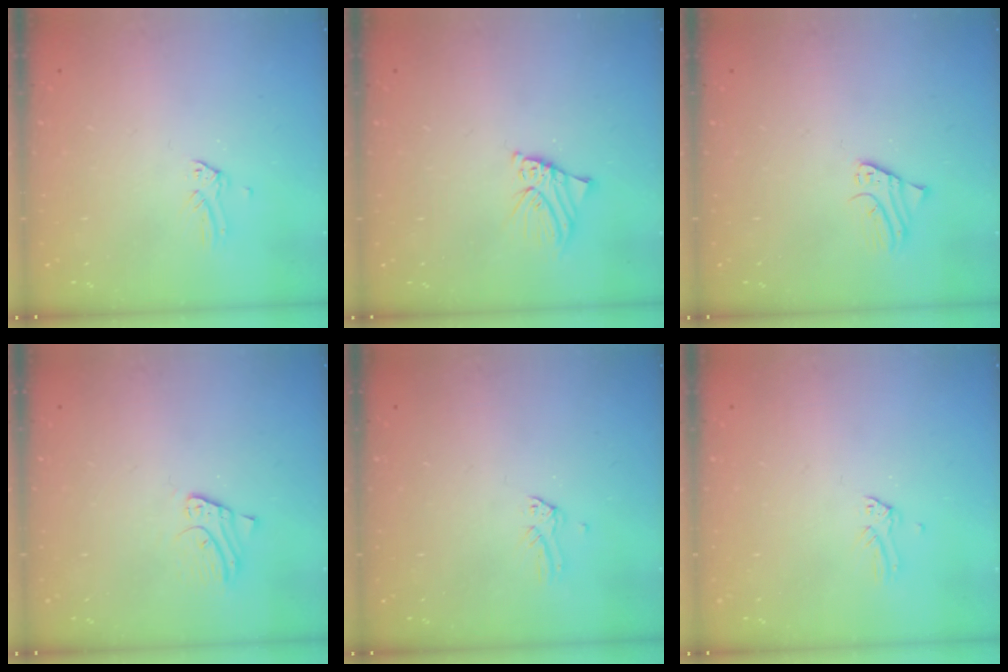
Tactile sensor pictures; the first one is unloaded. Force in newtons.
{"total": 3.3, "press": 3.3, "slide": 0.5}
{"total": 1.9, "press": 1.9, "slide": 0.1}
{"total": 3.0, "press": 3.0, "slide": 0.3}
{"total": 0.0}
{"total": 0.0}